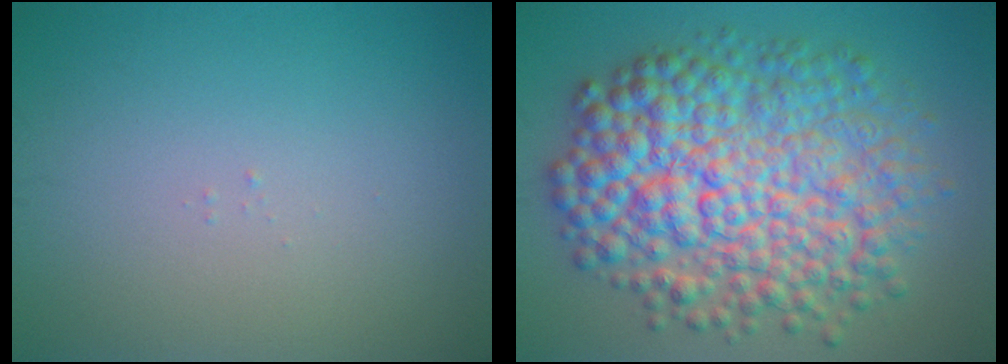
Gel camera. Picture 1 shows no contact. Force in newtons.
{"total": 11.5, "press": 11.5, "slide": 0.1}